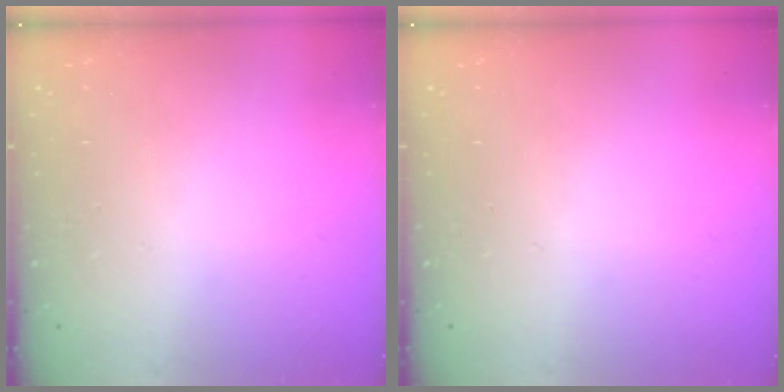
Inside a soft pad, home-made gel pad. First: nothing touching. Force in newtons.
{"total": 0.0}